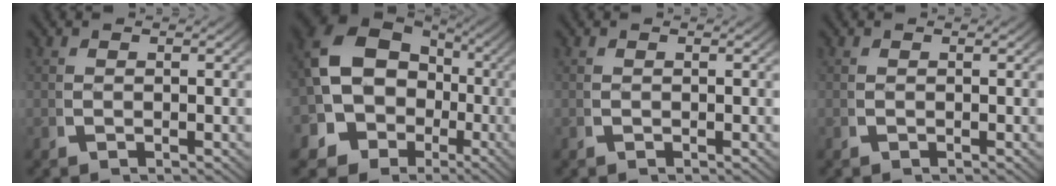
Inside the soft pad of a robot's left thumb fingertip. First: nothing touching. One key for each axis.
{"total": 14.8, "fx": -1.2, "fy": 12.4, "fz": 7.9, "tx": -0.190, "ty": -0.056, "tz": -0.010}
{"total": 0.0}
{"total": 0.0}